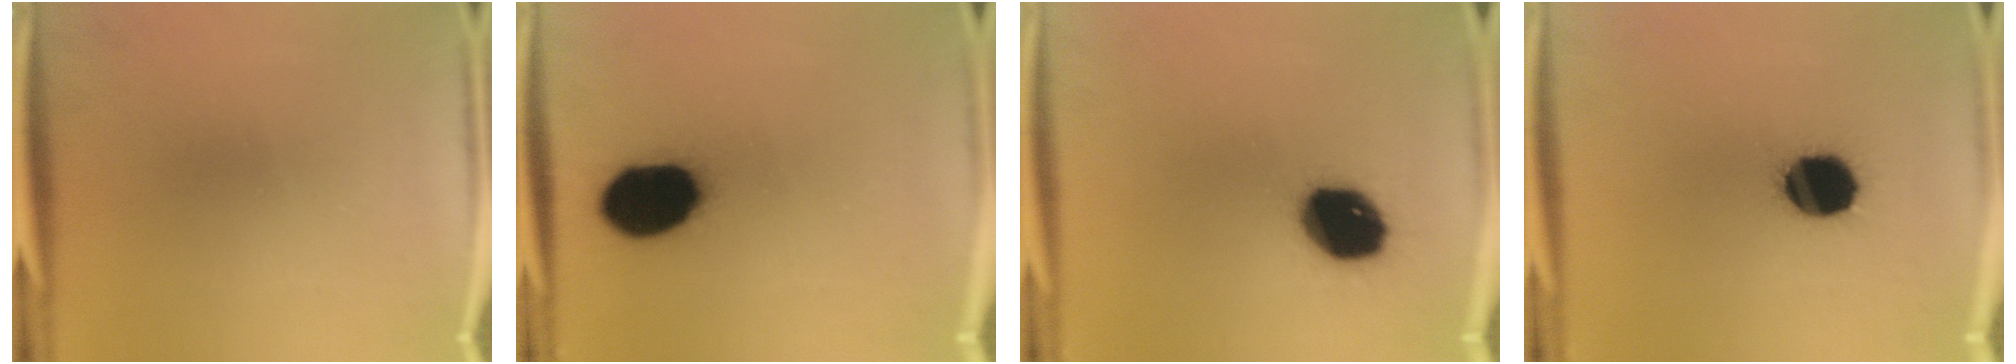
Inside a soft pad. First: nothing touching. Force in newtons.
{"total": 17.6}
{"total": 16.3}
{"total": 15.5}